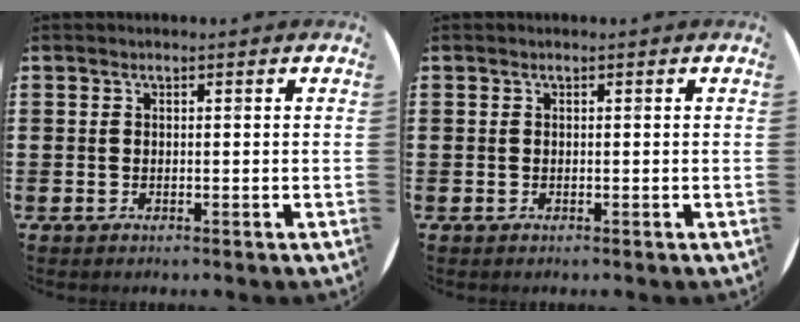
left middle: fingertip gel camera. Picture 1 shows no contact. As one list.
[{"total": 0.0}]